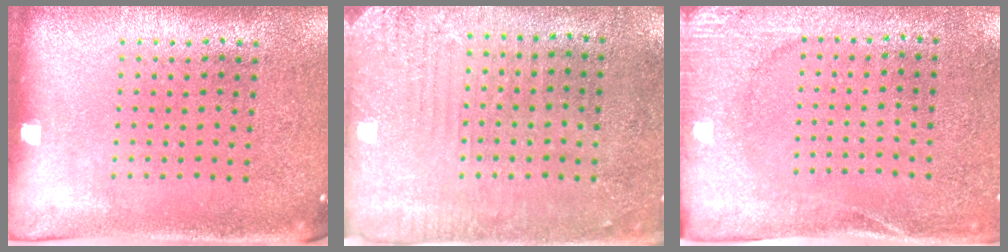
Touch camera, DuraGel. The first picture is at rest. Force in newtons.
{"total": 2.9, "press": 2.4, "slide": 1.6}
{"total": 2.7, "press": 2.3, "slide": 1.3}